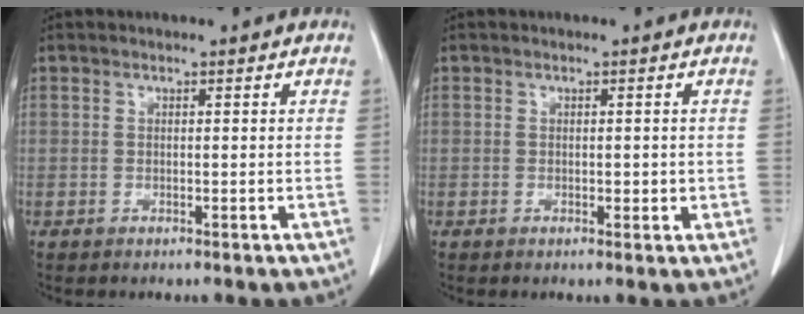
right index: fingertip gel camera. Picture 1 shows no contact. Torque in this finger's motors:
{"motor_torque": [-0.52, 0.65, 0.06, 0.00]}